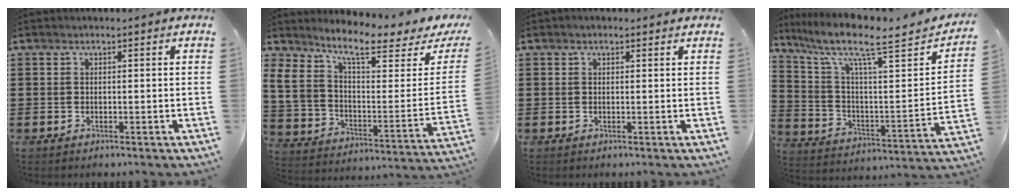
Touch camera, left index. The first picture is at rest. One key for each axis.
{"total": 7.4, "fx": 5.1, "fy": 2.4, "fz": 4.8, "tx": -0.115, "ty": -0.034, "tz": 0.088}
{"total": 0.5, "fx": 0.3, "fy": 0.3, "fz": 0.3, "tx": -0.006, "ty": 0.004, "tz": 0.006}
{"total": 9.7, "fx": 7.5, "fy": 1.3, "fz": 6.1, "tx": -0.144, "ty": -0.055, "tz": 0.115}